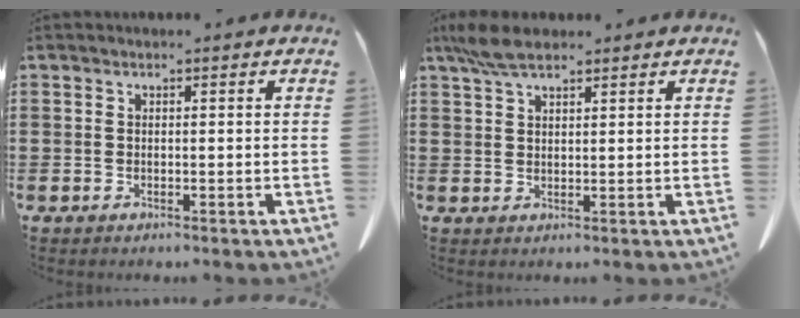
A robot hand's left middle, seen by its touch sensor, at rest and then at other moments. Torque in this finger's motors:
{"motor_torque": [1.00, 0.81, 0.27, 0.10]}